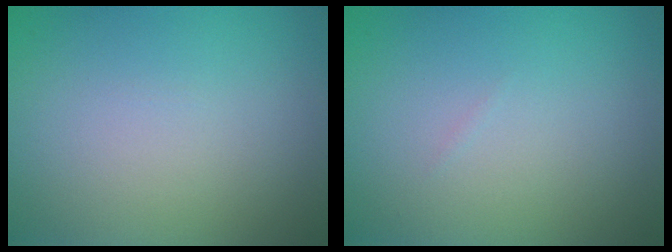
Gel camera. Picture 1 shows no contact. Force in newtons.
{"total": 0.0}